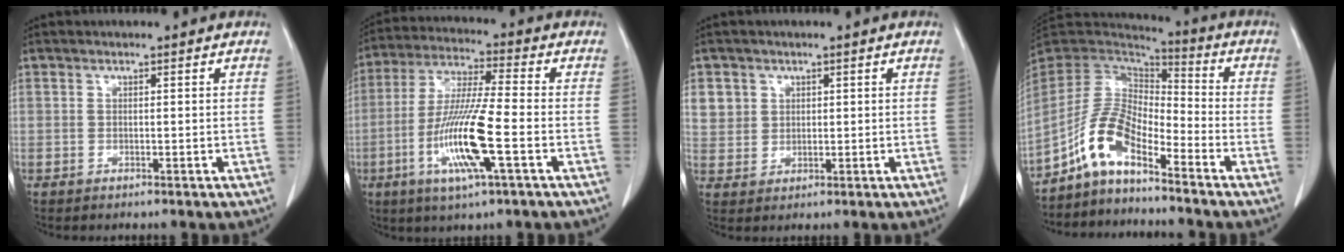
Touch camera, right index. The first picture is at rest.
{"total": 13.3, "force": [-4.0, 0.6, 12.7], "torque": [-0.259, -0.014, -0.079]}
{"total": 4.9, "force": [2.1, 4.4, 0.6], "torque": [-0.008, 0.005, 0.047]}
{"total": 9.5, "force": [-6.2, 3.1, 6.5], "torque": [-0.149, 0.023, -0.127]}